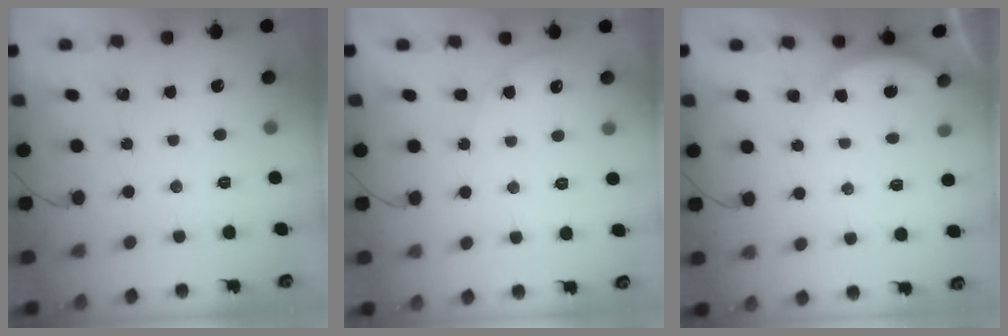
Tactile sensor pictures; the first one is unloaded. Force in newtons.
{"total": 5.6, "press": 5.6, "slide": 0.2}
{"total": 2.8, "press": 2.8, "slide": 0.6}